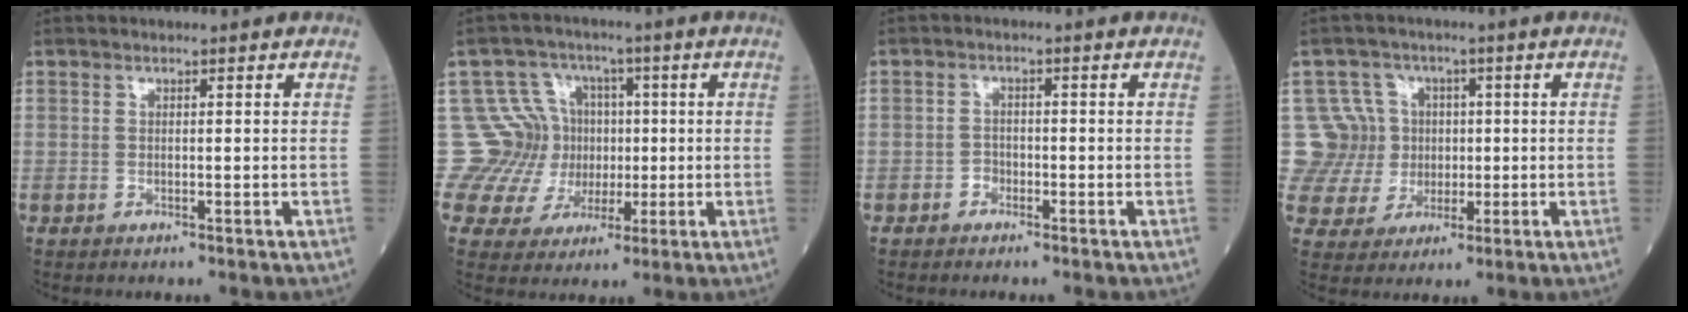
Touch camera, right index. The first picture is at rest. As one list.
[{"total": 12.7, "force": [1.3, 12.5, 2.1], "torque": [-0.046, 0.060, 0.040]}, {"total": 1.5, "force": [-1.0, 1.2, 0.2], "torque": [0.003, 0.007, -0.021]}, {"total": 9.1, "force": [1.3, 9.0, 0.1], "torque": [-0.002, 0.037, 0.031]}]